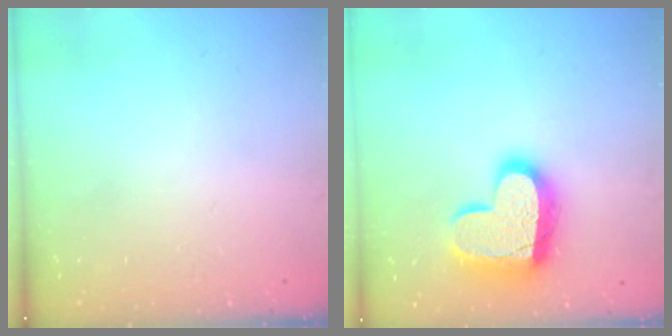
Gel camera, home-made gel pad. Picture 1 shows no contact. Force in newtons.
{"total": 17.6, "press": 17.6, "slide": 1.5}